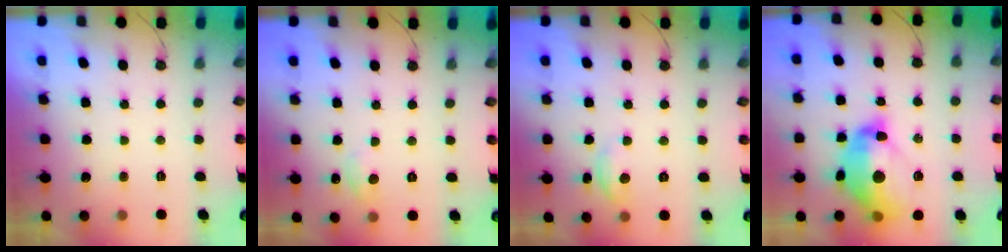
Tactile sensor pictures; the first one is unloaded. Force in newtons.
{"total": 5.7, "press": 5.7, "slide": 0.9}
{"total": 4.3, "press": 4.3, "slide": 0.3}
{"total": 16.6, "press": 16.5, "slide": 1.7}